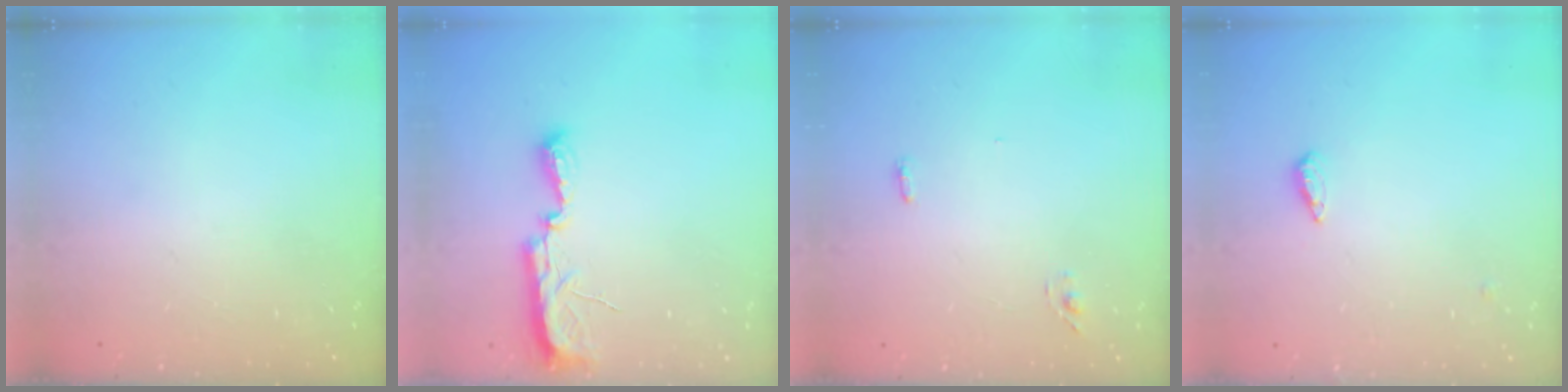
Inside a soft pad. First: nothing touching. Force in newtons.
{"total": 7.7, "press": 7.7, "slide": 0.8}
{"total": 3.2, "press": 2.9, "slide": 1.5}
{"total": 3.2, "press": 3.1, "slide": 0.3}